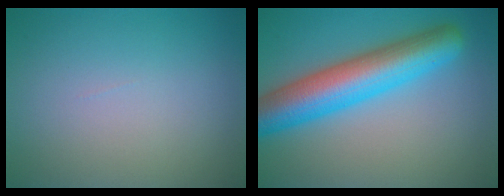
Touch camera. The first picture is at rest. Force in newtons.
{"total": 8.5, "press": 8.5, "slide": 0.2}